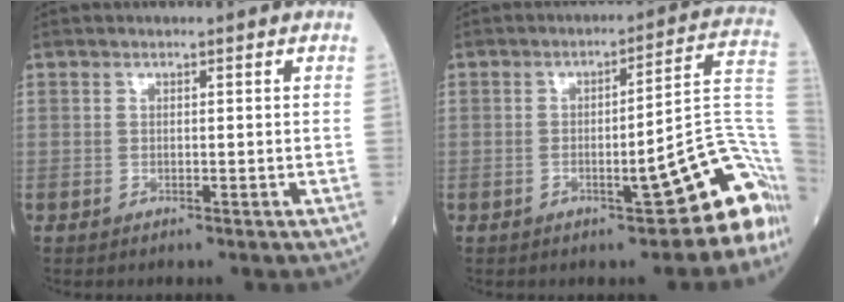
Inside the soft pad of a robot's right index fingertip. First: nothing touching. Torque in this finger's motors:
{"motor_torque": [0.74, -0.94, 0.15, 0.02]}